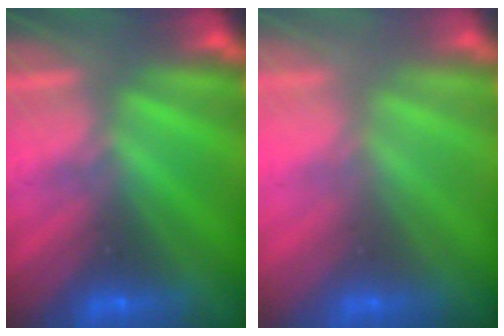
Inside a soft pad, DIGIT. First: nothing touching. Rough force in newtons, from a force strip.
{"total": 2.8}